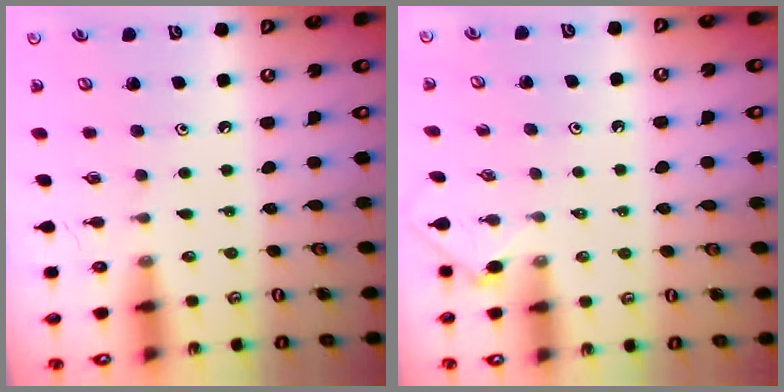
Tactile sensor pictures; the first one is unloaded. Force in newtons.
{"total": 1.4, "press": 1.4, "slide": 0.4}